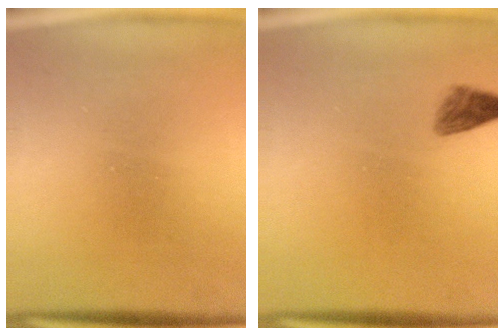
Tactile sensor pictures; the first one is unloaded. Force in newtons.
{"total": 1.9}